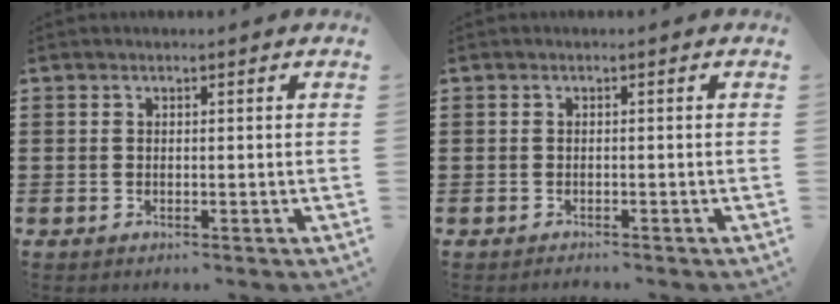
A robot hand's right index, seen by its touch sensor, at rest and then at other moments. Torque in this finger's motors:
{"motor_torque": [0.00, 1.55, -0.73, -0.21]}